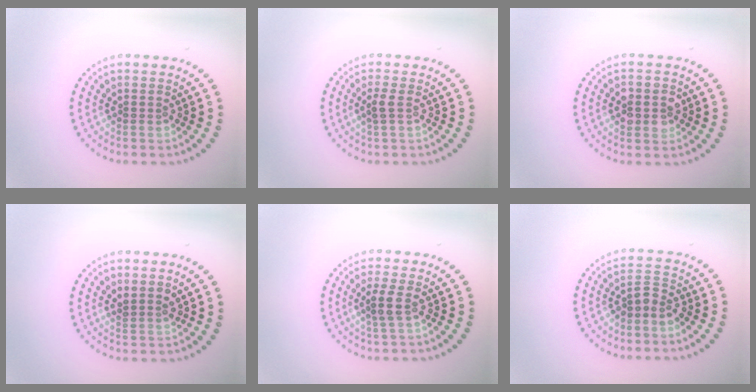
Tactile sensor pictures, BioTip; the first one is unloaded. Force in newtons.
{"total": 1.2, "press": 1.0, "slide": 0.6}
{"total": 2.7, "press": 2.7, "slide": 0.2}
{"total": 1.5, "press": 1.1, "slide": 0.9}
{"total": 1.9, "press": 1.5, "slide": 1.1}
{"total": 1.9, "press": 1.5, "slide": 1.2}